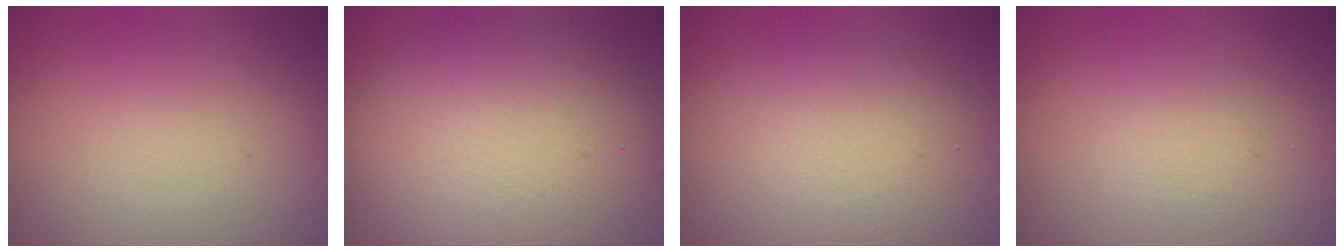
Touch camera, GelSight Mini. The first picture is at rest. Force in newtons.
{"total": 9.7, "press": 9.6, "slide": 0.7}
{"total": 4.4, "press": 4.4, "slide": 0.3}
{"total": 1.7, "press": 1.7, "slide": 0.1}